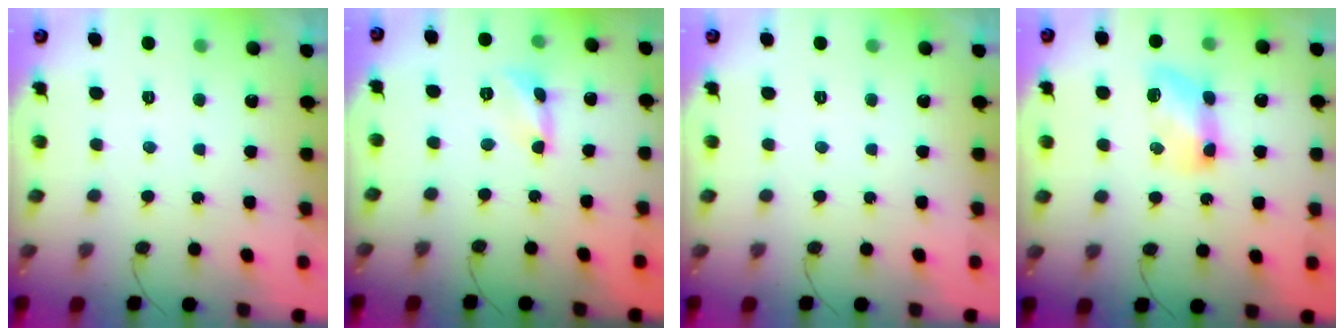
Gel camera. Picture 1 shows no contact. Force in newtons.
{"total": 2.4, "press": 2.4, "slide": 0.2}
{"total": 0.0}
{"total": 9.6, "press": 9.6, "slide": 0.2}